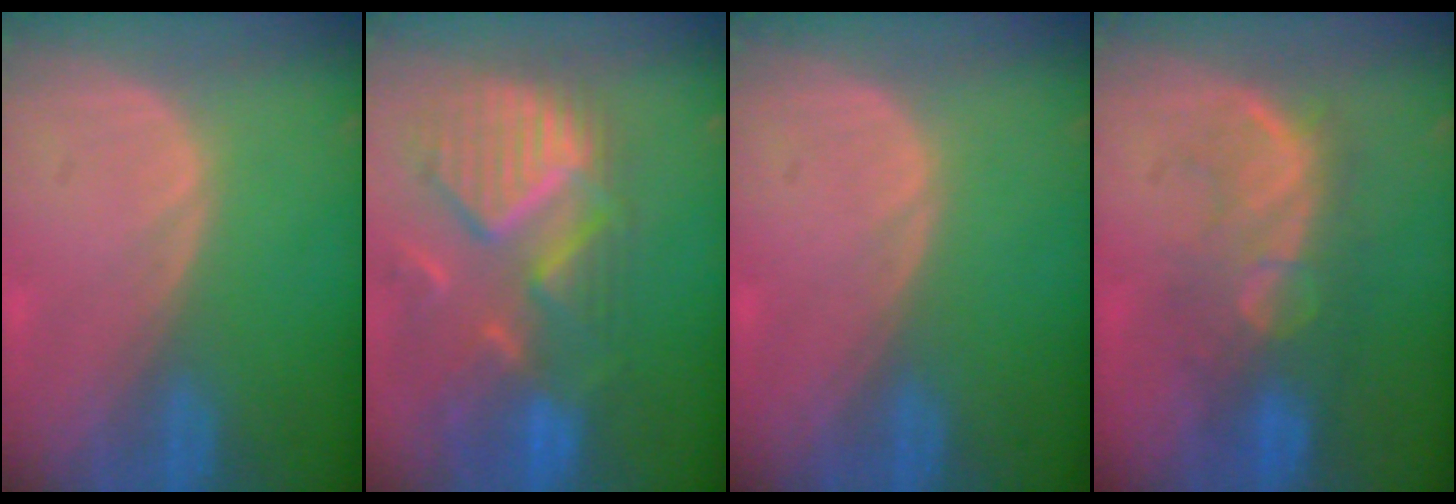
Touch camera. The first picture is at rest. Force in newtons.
{"total": 12.3, "press": 10.6, "slide": 6.2}
{"total": 0.0}
{"total": 8.4, "press": 8.1, "slide": 2.2}